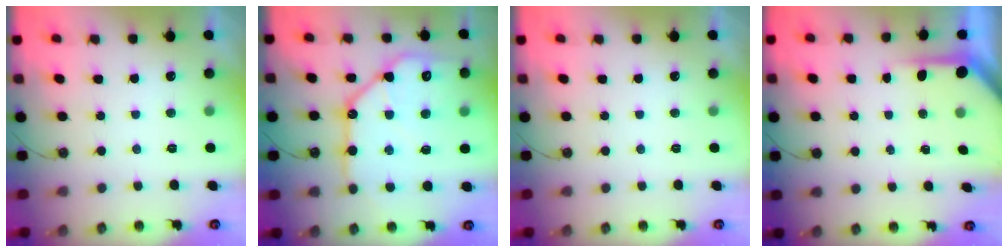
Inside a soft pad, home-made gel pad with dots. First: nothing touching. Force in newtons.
{"total": 19.1, "press": 19.1, "slide": 1.0}
{"total": 0.0}
{"total": 3.5, "press": 3.5, "slide": 0.4}